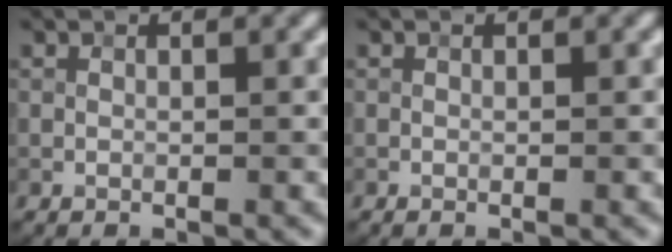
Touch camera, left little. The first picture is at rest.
{"total": 0.0}